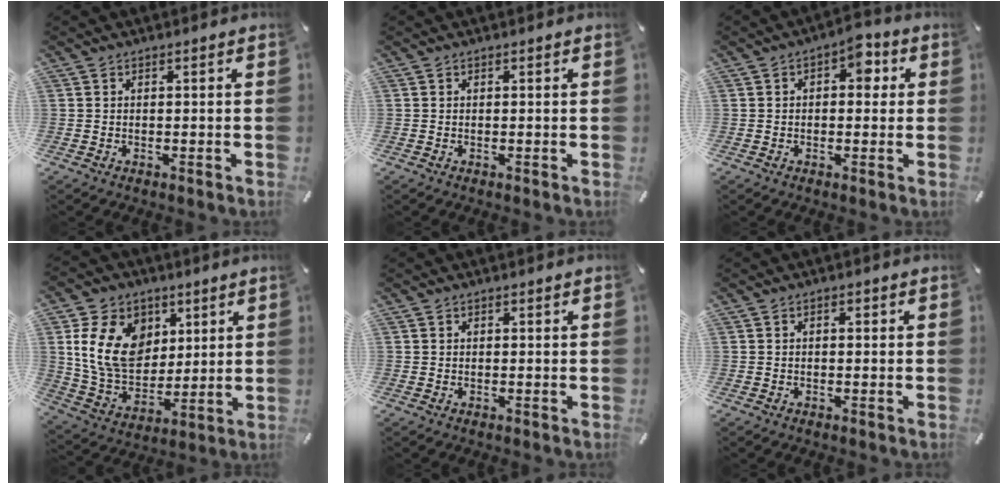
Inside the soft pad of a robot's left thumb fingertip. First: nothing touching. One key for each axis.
{"total": 0.0}
{"total": 5.3, "fx": 1.1, "fy": 3.3, "fz": 4.0, "tx": -0.042, "ty": -0.001, "tz": 0.007}
{"total": 15.6, "fx": 4.7, "fy": 12.2, "fz": 8.5, "tx": -0.173, "ty": -0.007, "tz": 0.088}
{"total": 0.6, "fx": 0.3, "fy": 0.5, "fz": 0.0, "tx": 0.001, "ty": 0.003, "tz": 0.005}
{"total": 1.0, "fx": 0.0, "fy": 0.7, "fz": 0.8, "tx": -0.016, "ty": 0.006, "tz": -0.002}